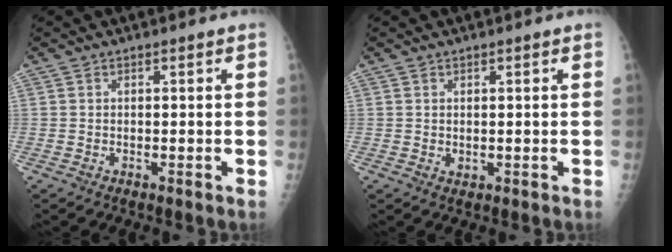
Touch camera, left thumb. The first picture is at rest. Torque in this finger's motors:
{"motor_torque": [-0.22, 0.01, 0.11, -0.04, 0.00]}